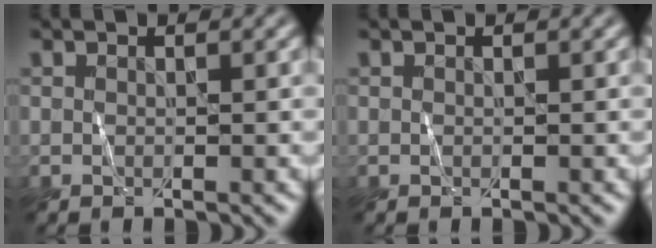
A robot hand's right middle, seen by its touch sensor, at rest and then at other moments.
{"total": 0.0}